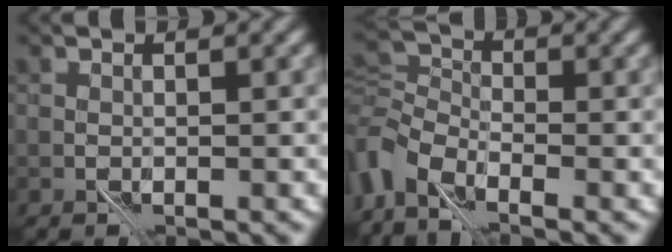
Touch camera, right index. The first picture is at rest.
{"total": 5.2, "force": [-3.5, 2.8, 2.6], "torque": [-0.055, -0.002, -0.087]}